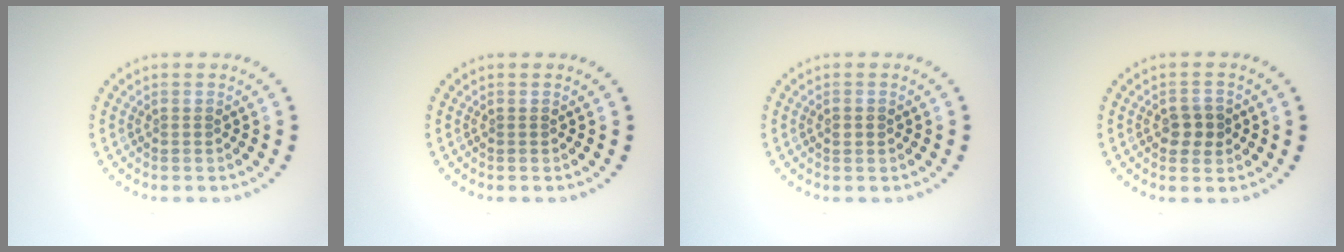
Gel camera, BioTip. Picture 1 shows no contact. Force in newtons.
{"total": 0.0}
{"total": 1.2, "press": 1.2, "slide": 0.0}
{"total": 2.2, "press": 2.2, "slide": 0.2}